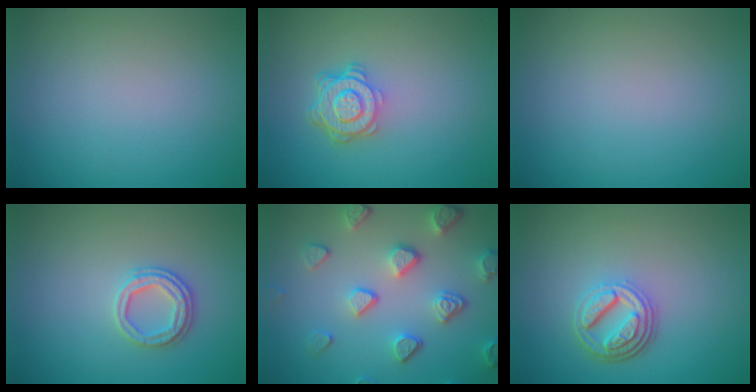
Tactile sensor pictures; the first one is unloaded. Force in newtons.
{"total": 4.3, "press": 3.2, "slide": 2.9}
{"total": 0.0}
{"total": 2.6, "press": 2.4, "slide": 0.8}
{"total": 5.0, "press": 4.0, "slide": 2.9}
{"total": 4.4, "press": 3.4, "slide": 2.9}